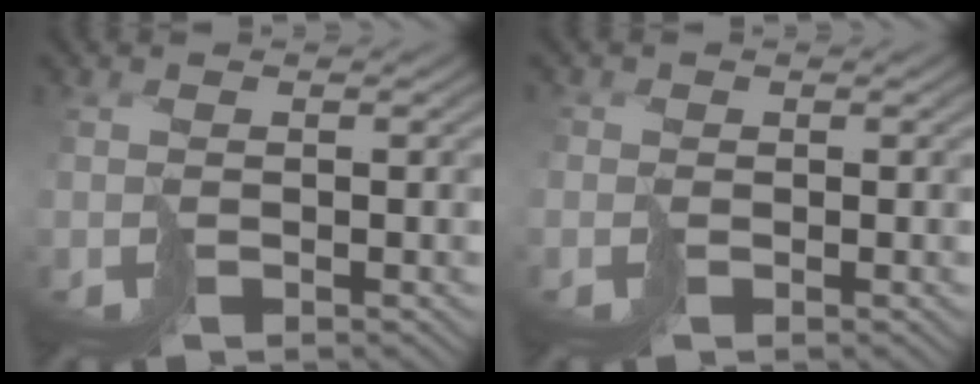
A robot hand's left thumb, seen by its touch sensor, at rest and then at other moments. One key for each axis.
{"total": 1.0, "fx": -0.3, "fy": 1.0, "fz": 0.2, "tx": -0.002, "ty": -0.001, "tz": -0.007}